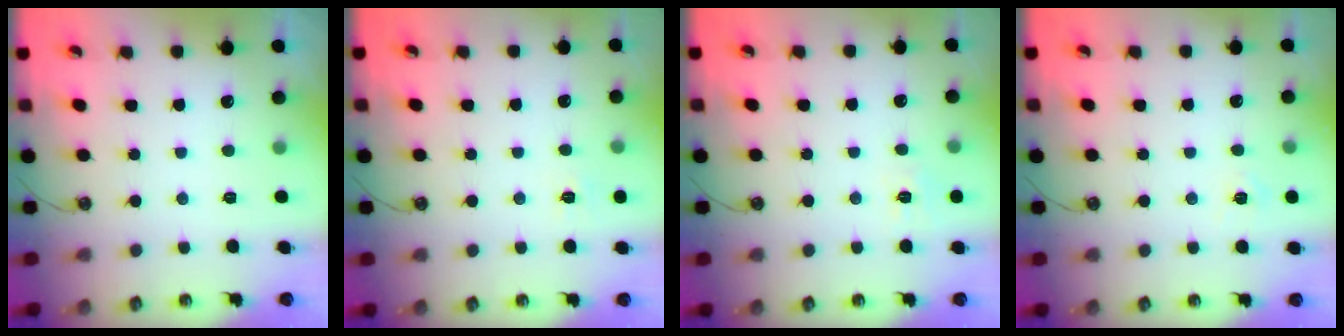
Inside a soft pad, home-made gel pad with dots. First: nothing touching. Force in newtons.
{"total": 3.8, "press": 3.8, "slide": 0.5}
{"total": 6.5, "press": 6.4, "slide": 0.7}
{"total": 3.7, "press": 3.7, "slide": 0.3}